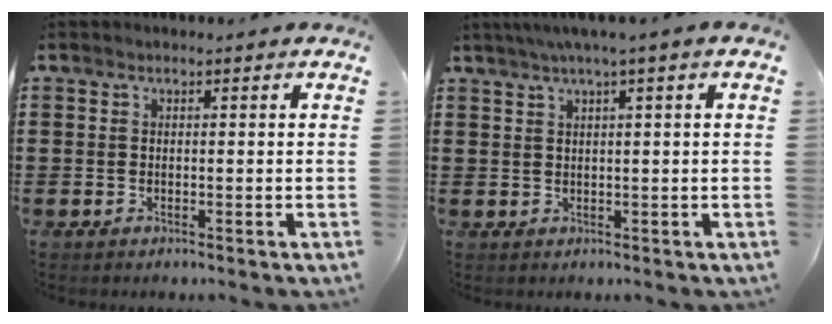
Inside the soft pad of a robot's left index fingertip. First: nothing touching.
{"total": 2.2, "force": [1.0, -0.5, 1.9], "torque": [-0.036, -0.003, 0.016]}